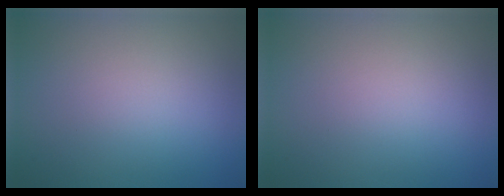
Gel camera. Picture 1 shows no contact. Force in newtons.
{"total": 0.0}